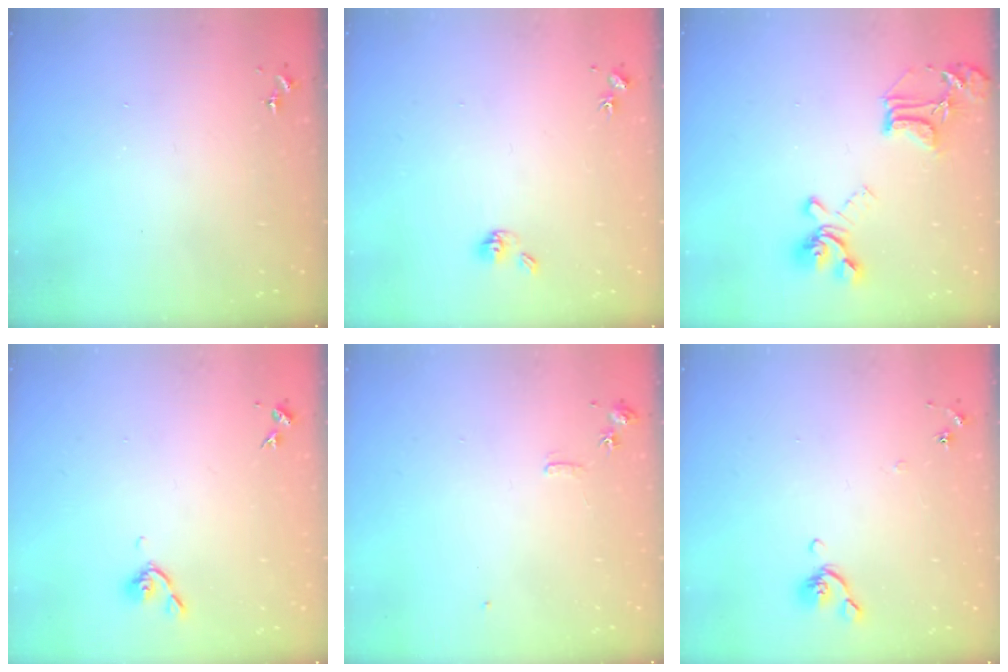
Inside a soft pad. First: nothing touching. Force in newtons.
{"total": 5.8, "press": 5.3, "slide": 2.3}
{"total": 17.0, "press": 17.0, "slide": 1.4}
{"total": 5.3, "press": 5.2, "slide": 1.1}
{"total": 6.2, "press": 6.2, "slide": 0.8}
{"total": 5.4, "press": 5.3, "slide": 1.1}